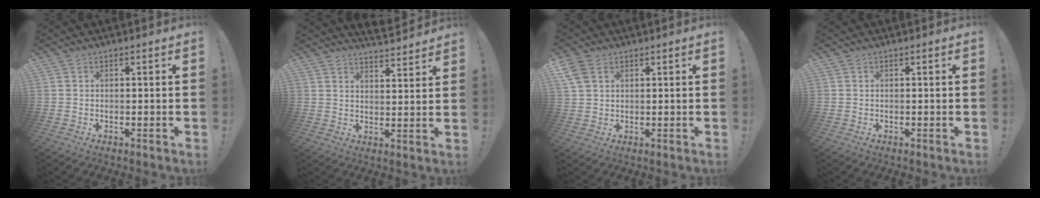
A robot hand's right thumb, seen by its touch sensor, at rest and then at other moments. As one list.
[{"total": 5.3, "force": [5.0, 0.9, 1.4], "torque": [-0.012, -0.045, 0.088]}, {"total": 5.6, "force": [2.8, 3.9, 2.9], "torque": [-0.062, -0.006, 0.058]}, {"total": 0.0}]